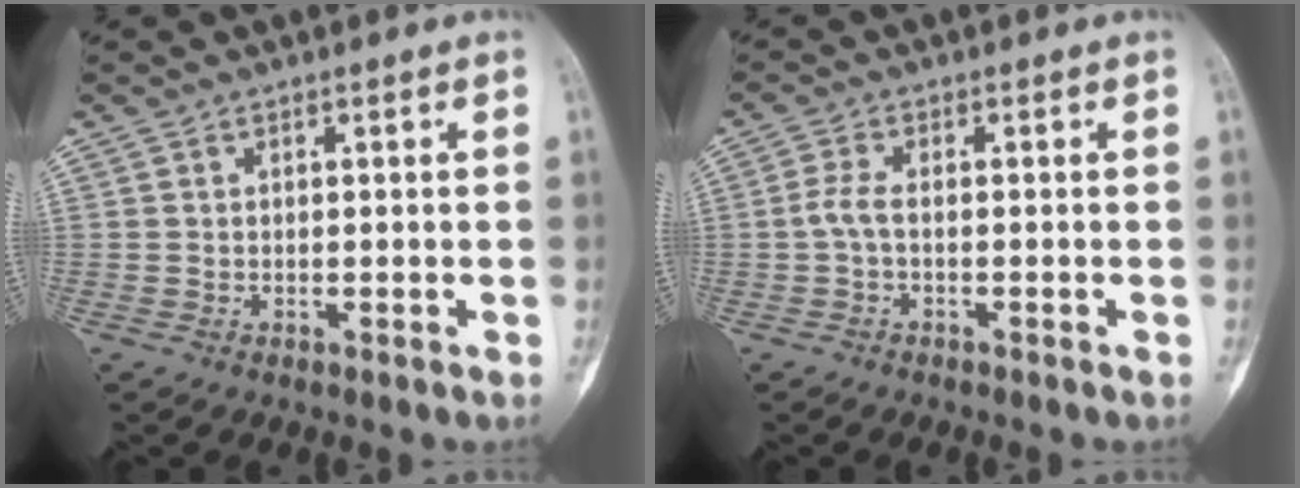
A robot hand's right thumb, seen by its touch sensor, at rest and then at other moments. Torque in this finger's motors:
{"motor_torque": [0.49, 0.35, 0.21, -0.36, 0.14]}